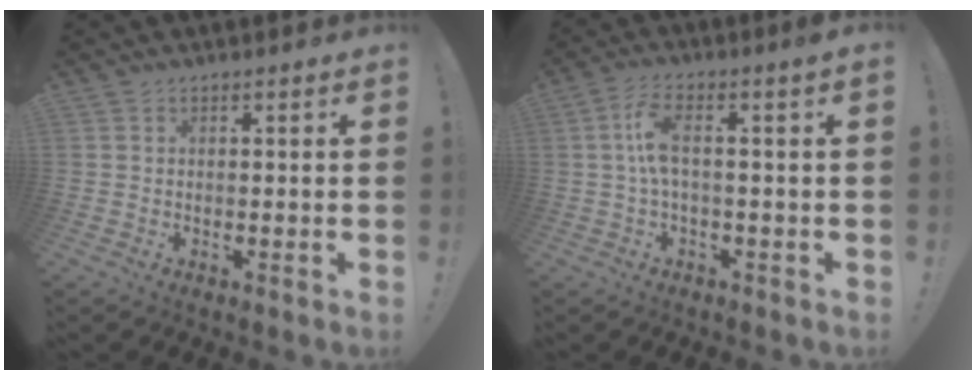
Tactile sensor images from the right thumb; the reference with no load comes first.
{"total": 7.6, "force": [0.3, 1.2, 7.5], "torque": [-0.154, 0.001, 0.003]}